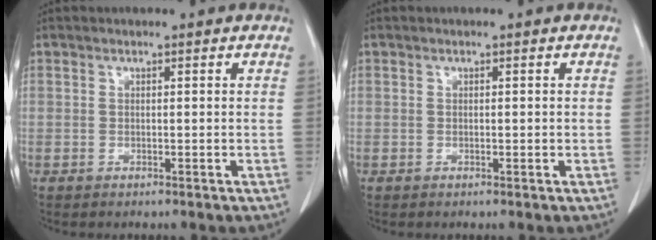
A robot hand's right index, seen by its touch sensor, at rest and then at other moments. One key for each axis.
{"total": 0.0}